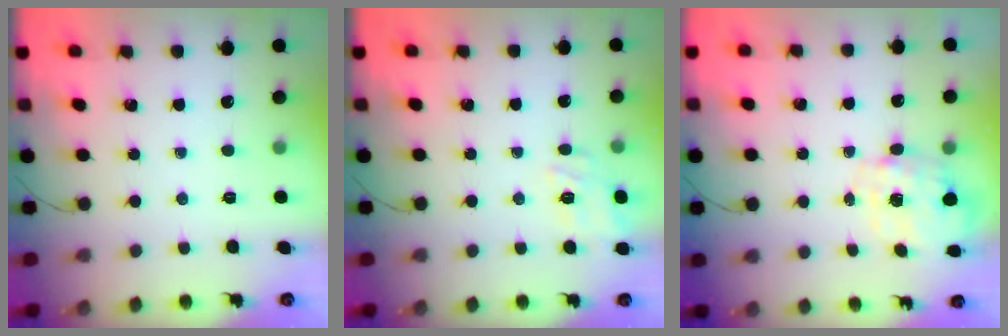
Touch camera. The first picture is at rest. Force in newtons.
{"total": 12.4, "press": 12.4, "slide": 0.6}
{"total": 2.7, "press": 2.6, "slide": 0.8}